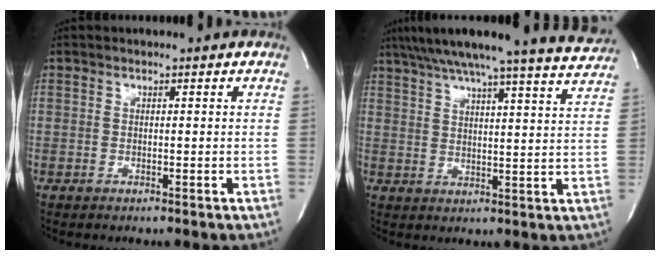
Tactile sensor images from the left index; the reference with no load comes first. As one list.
[{"total": 19.6, "force": [17.8, -0.4, 8.1], "torque": [-0.132, -0.024, 0.229]}]